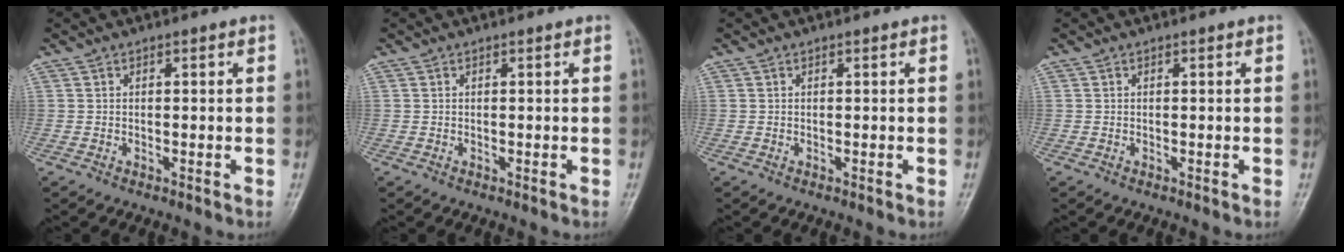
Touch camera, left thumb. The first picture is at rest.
{"total": 0.0}
{"total": 0.0}
{"total": 0.0}